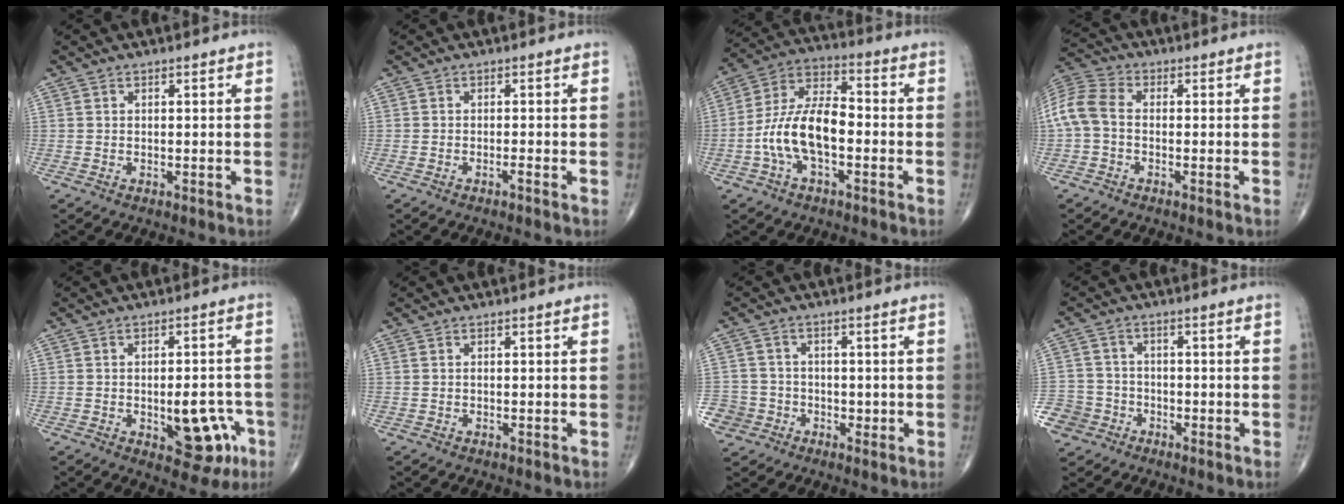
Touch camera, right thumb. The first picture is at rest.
{"total": 0.7, "force": [-0.5, 0.0, 0.5], "torque": [-0.013, 0.001, -0.009]}
{"total": 13.3, "force": [-2.9, 6.7, 11.2], "torque": [-0.214, 0.043, -0.060]}
{"total": 7.8, "force": [-0.7, 5.1, 5.8], "torque": [-0.124, 0.022, -0.027]}
{"total": 10.6, "force": [-3.4, 5.3, 8.5], "torque": [-0.075, 0.019, -0.030]}
{"total": 0.0}
{"total": 6.9, "force": [-2.2, 6.4, 0.9], "torque": [-0.005, 0.020, -0.035]}
{"total": 8.1, "force": [-4.0, 6.9, 1.4], "torque": [-0.025, 0.024, -0.070]}